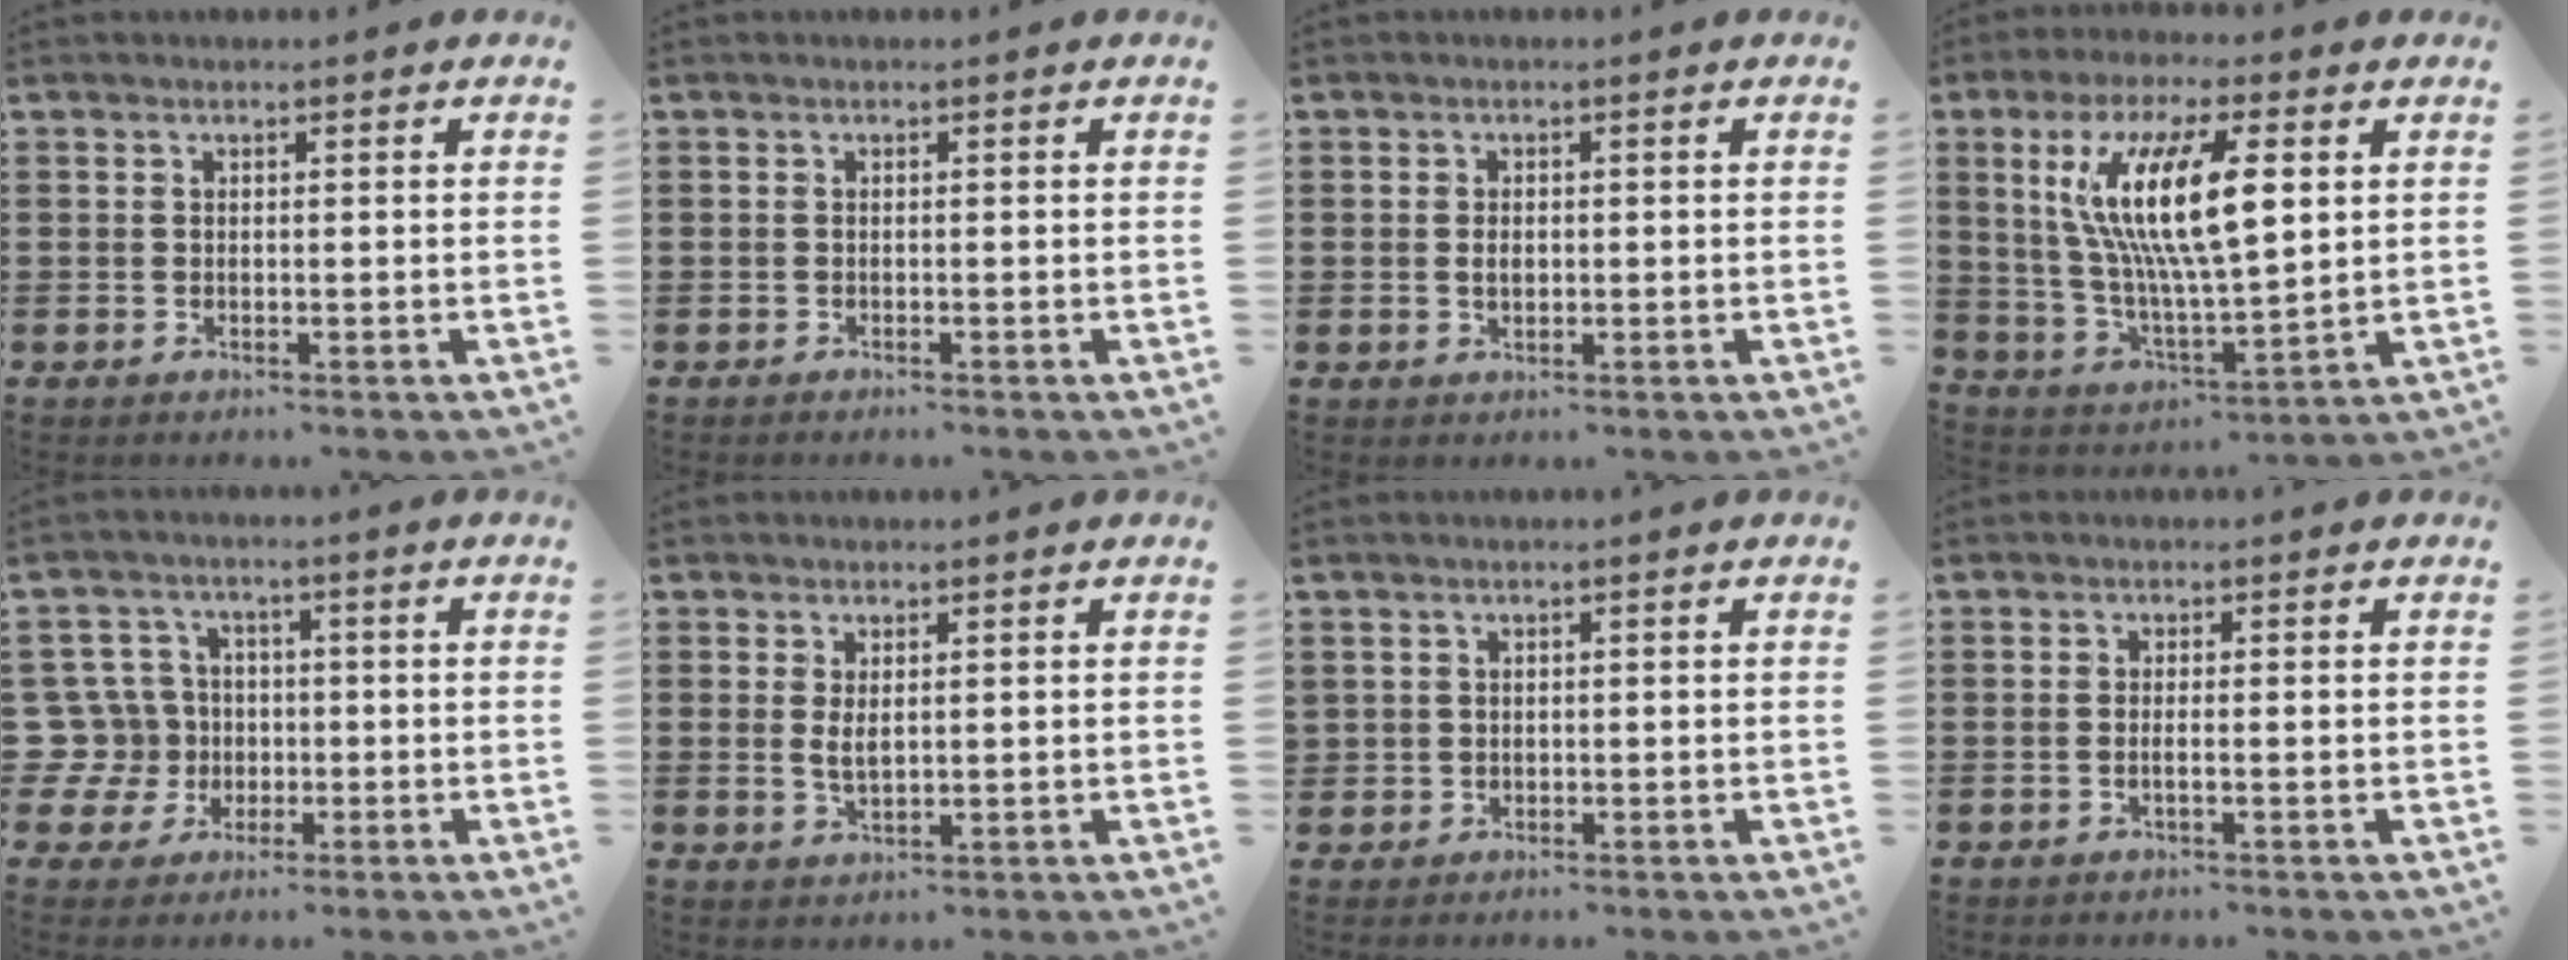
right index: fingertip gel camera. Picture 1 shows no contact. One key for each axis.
{"total": 0.5, "fx": -0.5, "fy": 0.0, "fz": 0.0, "tx": 0.000, "ty": -0.003, "tz": -0.010}
{"total": 1.7, "fx": 0.0, "fy": 1.0, "fz": 1.3, "tx": -0.029, "ty": 0.006, "tz": -0.002}
{"total": 14.6, "fx": 4.2, "fy": 3.9, "fz": 13.5, "tx": -0.278, "ty": 0.004, "tz": 0.068}
{"total": 8.4, "fx": -0.5, "fy": 8.0, "fz": 2.5, "tx": -0.111, "ty": 0.012, "tz": -0.009}
{"total": 2.4, "fx": 0.7, "fy": 0.8, "fz": 2.1, "tx": -0.043, "ty": 0.002, "tz": 0.011}
{"total": 1.0, "fx": 0.2, "fy": 1.0, "fz": 0.0, "tx": -0.003, "ty": 0.004, "tz": 0.004}
{"total": 1.0, "fx": -0.3, "fy": 0.0, "fz": 1.0, "tx": -0.017, "ty": -0.004, "tz": -0.006}